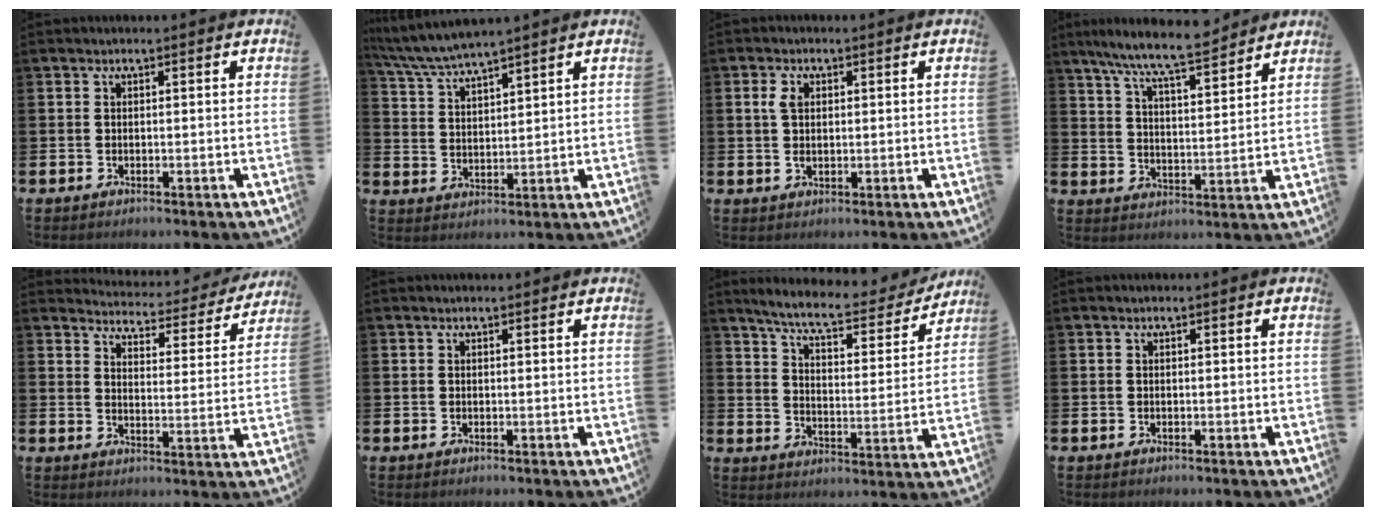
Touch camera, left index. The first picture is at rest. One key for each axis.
{"total": 5.0, "fx": 4.9, "fy": -0.1, "fz": 1.1, "tx": -0.046, "ty": -0.023, "tz": 0.087}
{"total": 2.8, "fx": 1.1, "fy": 1.7, "fz": 1.9, "tx": -0.027, "ty": 0.004, "tz": 0.016}
{"total": 8.6, "fx": 8.0, "fy": 0.4, "fz": 3.2, "tx": -0.094, "ty": -0.040, "tz": 0.144}
{"total": 4.2, "fx": 4.1, "fy": 0.6, "fz": 0.4, "tx": -0.026, "ty": -0.037, "tz": 0.064}
{"total": 0.0}
{"total": 8.0, "fx": 7.3, "fy": 1.3, "fz": 3.2, "tx": -0.081, "ty": -0.049, "tz": 0.120}
{"total": 0.0}